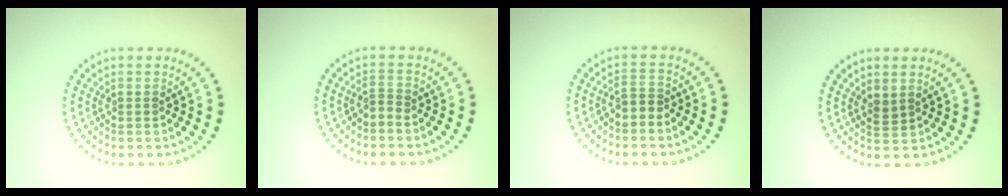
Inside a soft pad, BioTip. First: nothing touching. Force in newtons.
{"total": 0.6, "press": 0.1, "slide": 0.6}
{"total": 1.4, "press": 1.3, "slide": 0.7}
{"total": 0.9, "press": 0.7, "slide": 0.5}